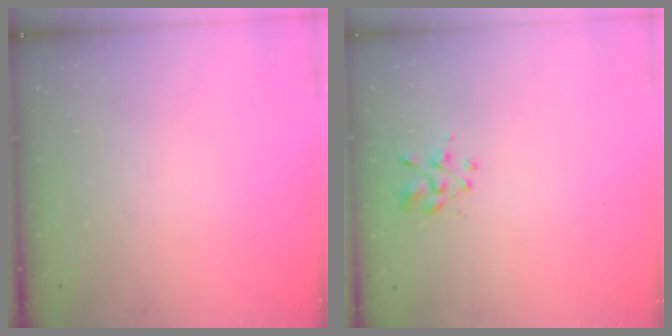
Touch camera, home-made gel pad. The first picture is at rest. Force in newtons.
{"total": 2.4, "press": 2.2, "slide": 1.0}